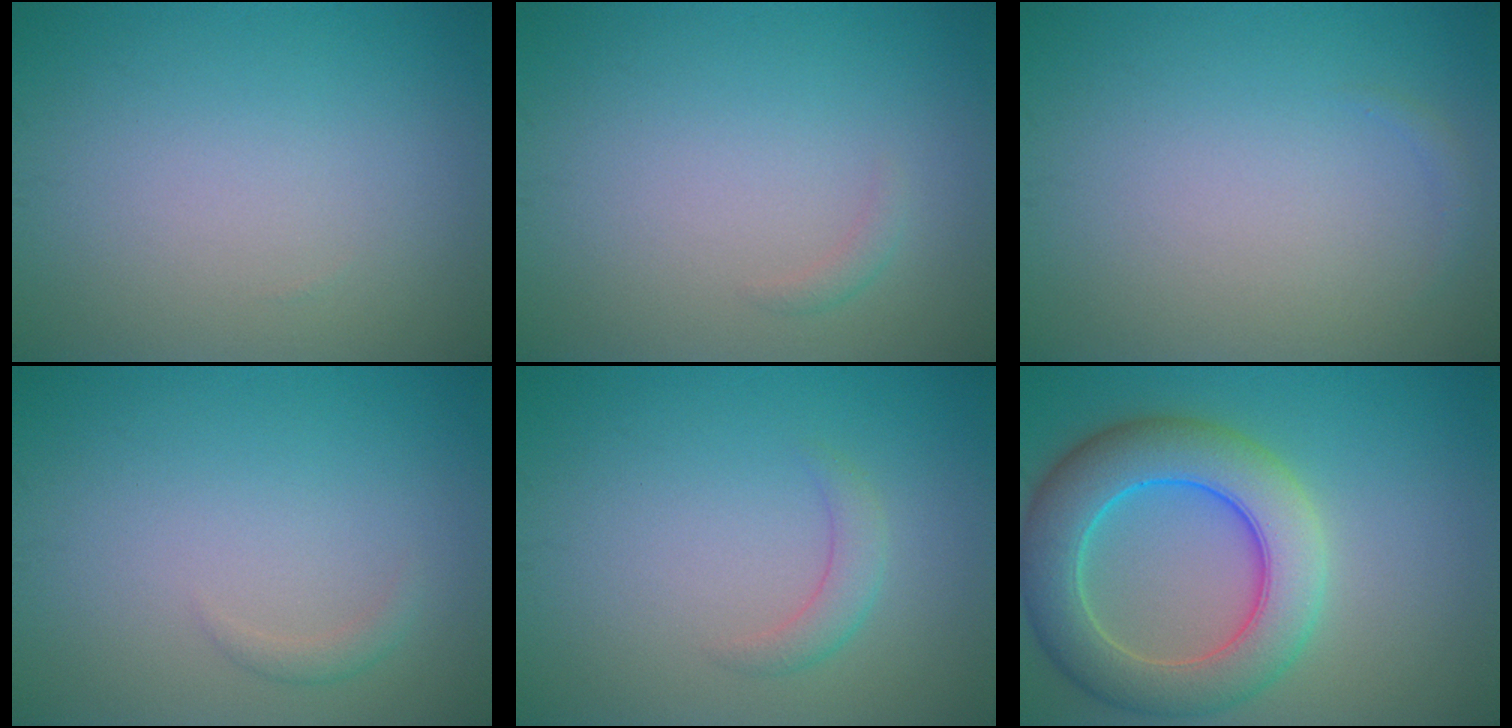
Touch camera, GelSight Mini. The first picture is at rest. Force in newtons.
{"total": 0.8, "press": 0.8, "slide": 0.0}
{"total": 0.5, "press": 0.5, "slide": 0.1}
{"total": 0.9, "press": 0.9, "slide": 0.1}
{"total": 1.7, "press": 1.7, "slide": 0.1}
{"total": 8.6, "press": 8.6, "slide": 0.1}